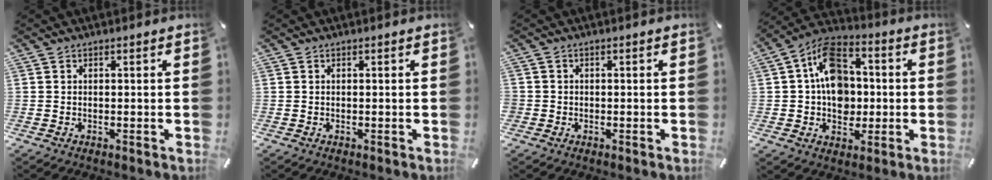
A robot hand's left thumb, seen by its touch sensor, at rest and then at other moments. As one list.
[{"total": 0.0}, {"total": 1.5, "force": [-0.3, 1.4, 0.2], "torque": [-0.002, 0.004, -0.009]}, {"total": 13.4, "force": [0.8, 10.5, 8.4], "torque": [-0.147, 0.011, 0.013]}]